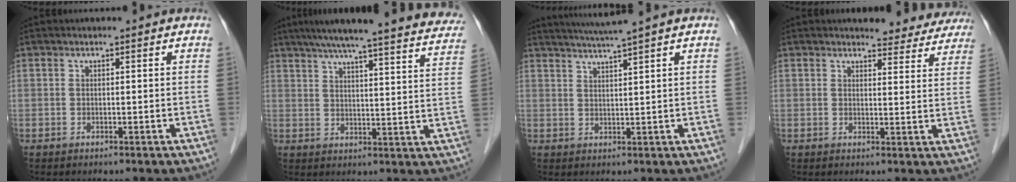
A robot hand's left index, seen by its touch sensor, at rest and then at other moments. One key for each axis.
{"total": 29.1, "fx": 26.2, "fy": 2.1, "fz": 12.6, "tx": -0.190, "ty": -0.041, "tz": 0.317}
{"total": 4.9, "fx": 4.1, "fy": -1.7, "fz": 2.1, "tx": -0.038, "ty": 0.000, "tz": 0.079}
{"total": 9.6, "fx": 9.1, "fy": 2.6, "fz": 1.3, "tx": 0.014, "ty": -0.020, "tz": 0.081}